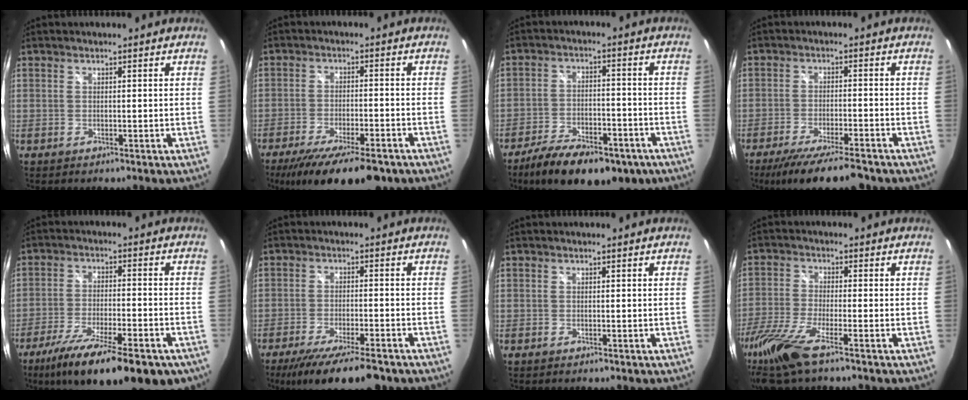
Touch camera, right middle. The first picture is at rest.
{"total": 16.3, "force": [-12.0, 4.6, 10.0], "torque": [-0.191, -0.048, -0.183]}
{"total": 17.7, "force": [-12.1, 7.4, 10.5], "torque": [-0.202, -0.027, -0.180]}
{"total": 12.5, "force": [-10.2, 2.0, 6.9], "torque": [-0.141, -0.033, -0.162]}
{"total": 20.6, "force": [-13.9, 6.0, 13.9], "torque": [-0.249, -0.059, -0.212]}
{"total": 13.4, "force": [-10.3, 2.8, 8.1], "torque": [-0.162, -0.041, -0.164]}
{"total": 0.0}
{"total": 11.6, "force": [-8.2, 1.5, 8.2], "torque": [-0.192, -0.044, -0.158]}